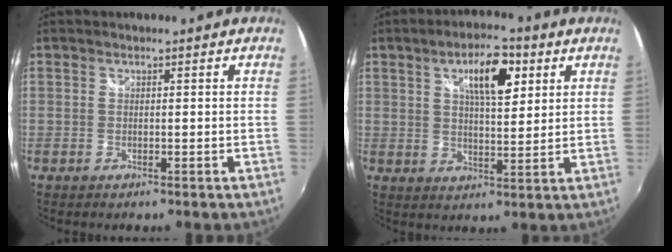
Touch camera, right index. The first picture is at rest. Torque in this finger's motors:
{"motor_torque": [0.75, 0.12, 0.21, 0.06]}